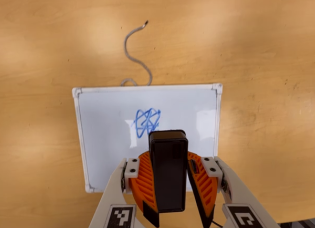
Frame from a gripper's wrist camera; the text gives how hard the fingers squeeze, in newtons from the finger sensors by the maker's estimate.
{"total": 8.5, "left": 8.9, "right": 8.1}